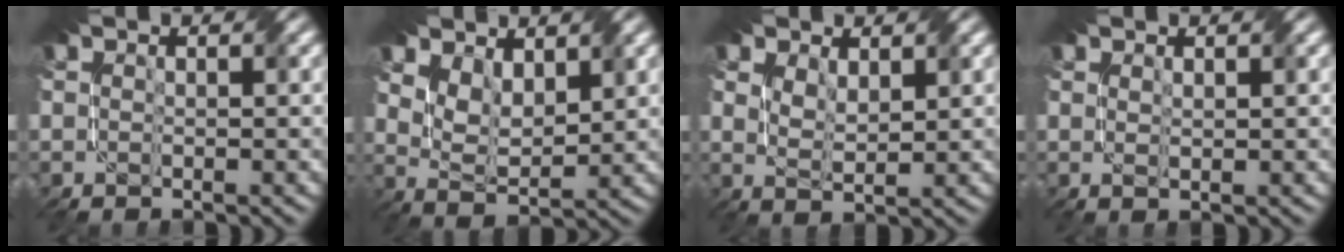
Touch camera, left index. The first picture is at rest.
{"total": 3.8, "force": [2.5, 2.2, 2.0], "torque": [-0.050, -0.005, 0.043]}
{"total": 2.2, "force": [1.3, 1.2, 1.2], "torque": [-0.032, -0.001, 0.028]}
{"total": 0.5, "force": [0.5, 0.1, 0.2], "torque": [-0.007, -0.002, 0.011]}